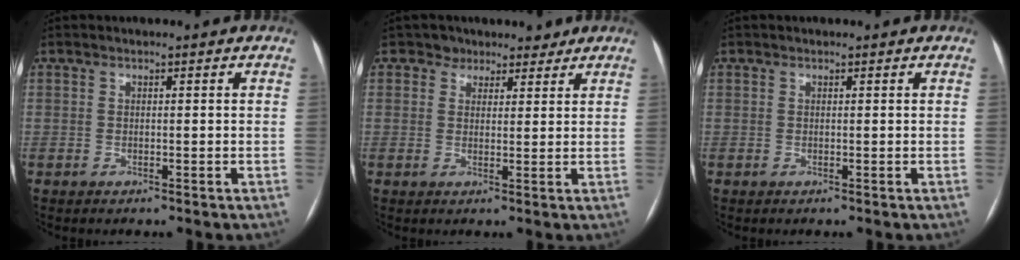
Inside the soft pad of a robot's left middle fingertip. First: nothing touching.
{"total": 4.5, "force": [3.3, 3.0, -0.3], "torque": [0.012, 0.006, 0.038]}
{"total": 0.0}